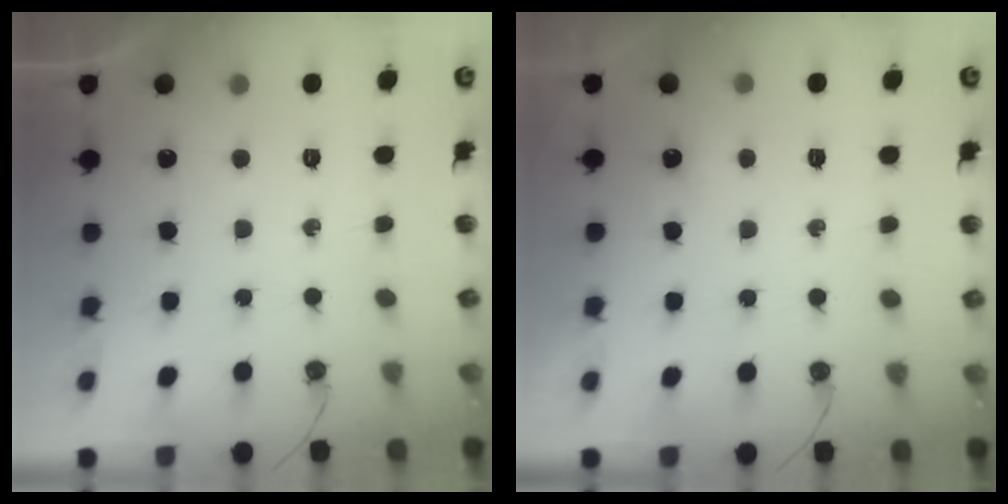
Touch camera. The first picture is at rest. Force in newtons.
{"total": 3.2, "press": 1.5, "slide": 2.9}